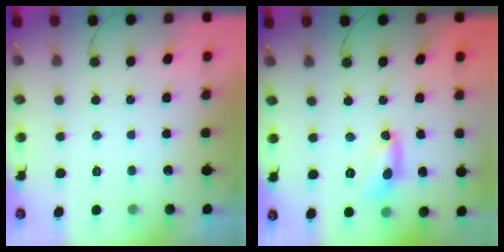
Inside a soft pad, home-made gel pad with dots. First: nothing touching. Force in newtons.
{"total": 7.8, "press": 7.8, "slide": 0.5}